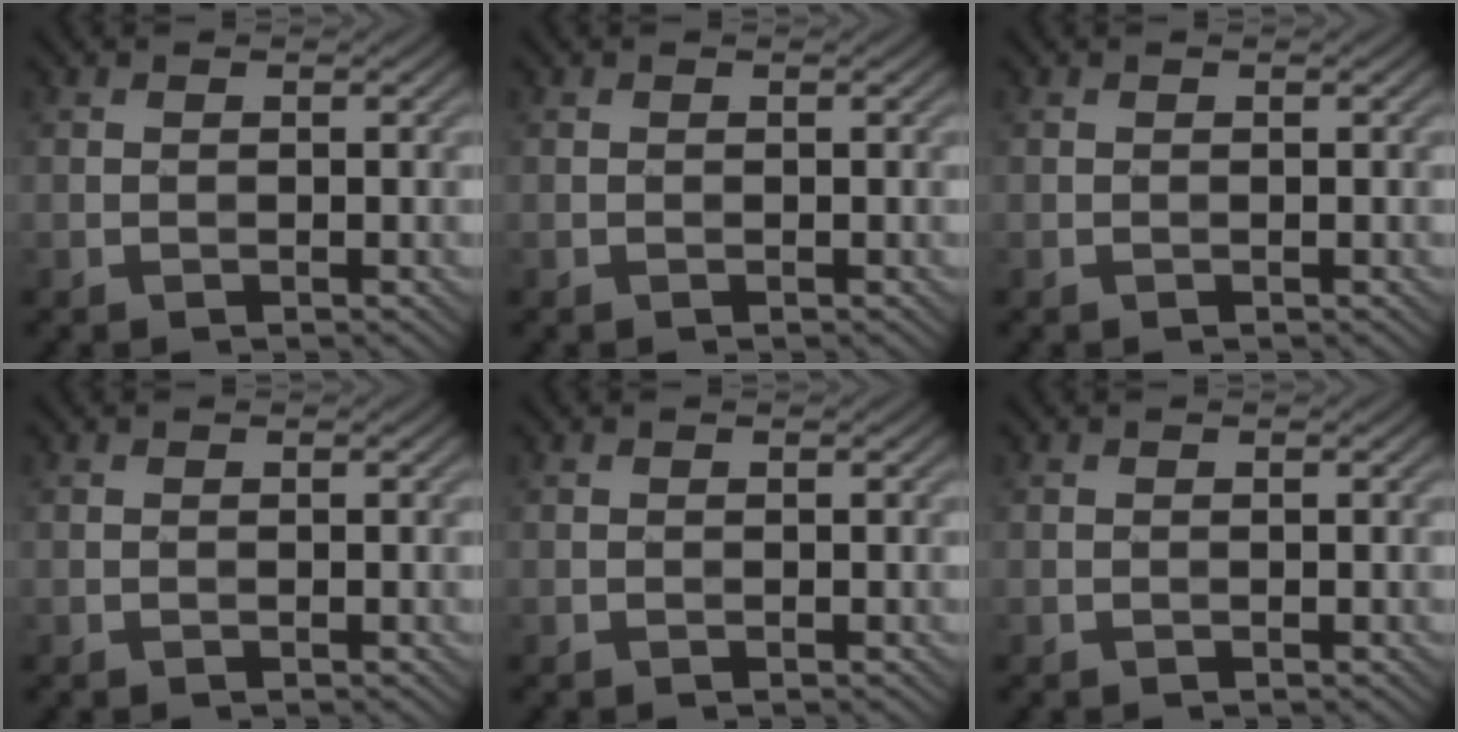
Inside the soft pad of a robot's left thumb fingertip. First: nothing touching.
{"total": 0.0}
{"total": 0.0}
{"total": 0.0}
{"total": 0.0}
{"total": 0.0}